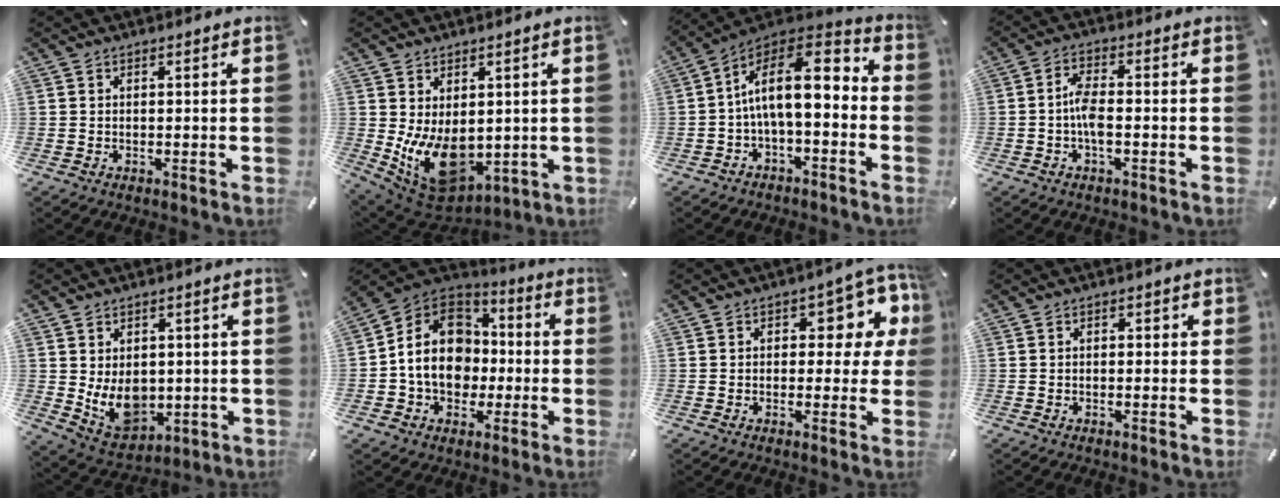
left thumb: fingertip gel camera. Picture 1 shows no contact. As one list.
[{"total": 12.5, "force": [-0.5, 9.0, 8.6], "torque": [-0.150, -0.022, 0.001]}, {"total": 13.9, "force": [0.4, 7.3, 11.9], "torque": [-0.206, -0.004, 0.007]}, {"total": 5.3, "force": [-1.3, 2.1, 4.7], "torque": [-0.094, 0.006, -0.024]}, {"total": 10.0, "force": [0.3, 8.0, 6.0], "torque": [-0.109, -0.012, 0.012]}, {"total": 14.9, "force": [-1.5, 12.9, 7.4], "torque": [-0.144, 0.023, -0.026]}, {"total": 10.1, "force": [3.4, 5.4, 7.8], "torque": [-0.087, -0.019, 0.054]}, {"total": 0.7, "force": [-0.3, 0.5, 0.4], "torque": [-0.008, 0.004, -0.007]}]